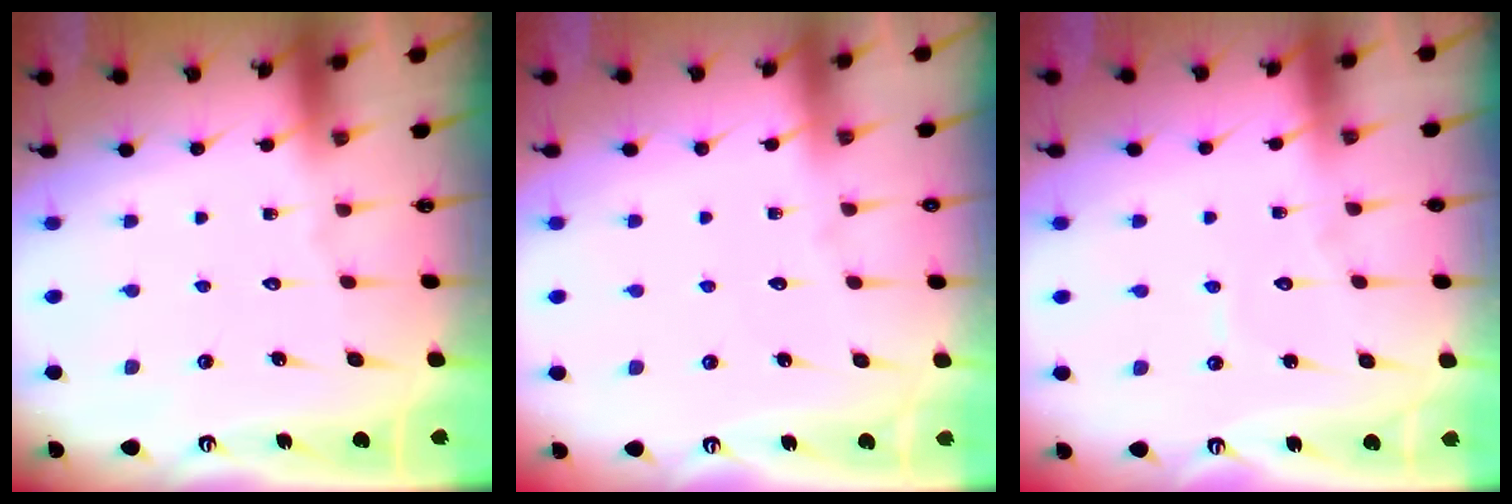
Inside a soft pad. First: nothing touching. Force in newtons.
{"total": 2.0, "press": 2.0, "slide": 0.3}
{"total": 3.9, "press": 3.8, "slide": 0.2}